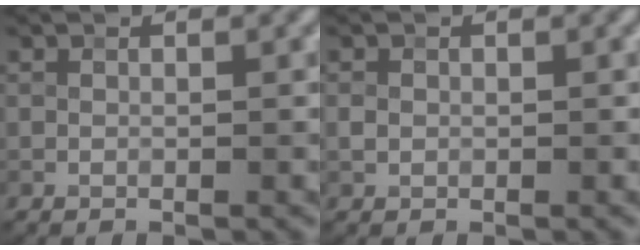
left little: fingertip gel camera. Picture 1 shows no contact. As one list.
[{"total": 0.8, "force": [0.0, 0.7, 0.3], "torque": [-0.004, -0.002, -0.001]}]